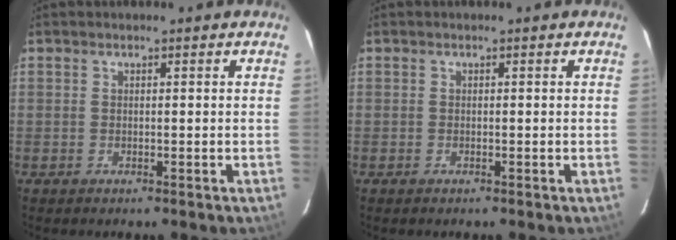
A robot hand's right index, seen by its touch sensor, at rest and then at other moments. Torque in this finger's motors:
{"motor_torque": [-0.07, -0.02, -0.03, 0.00]}